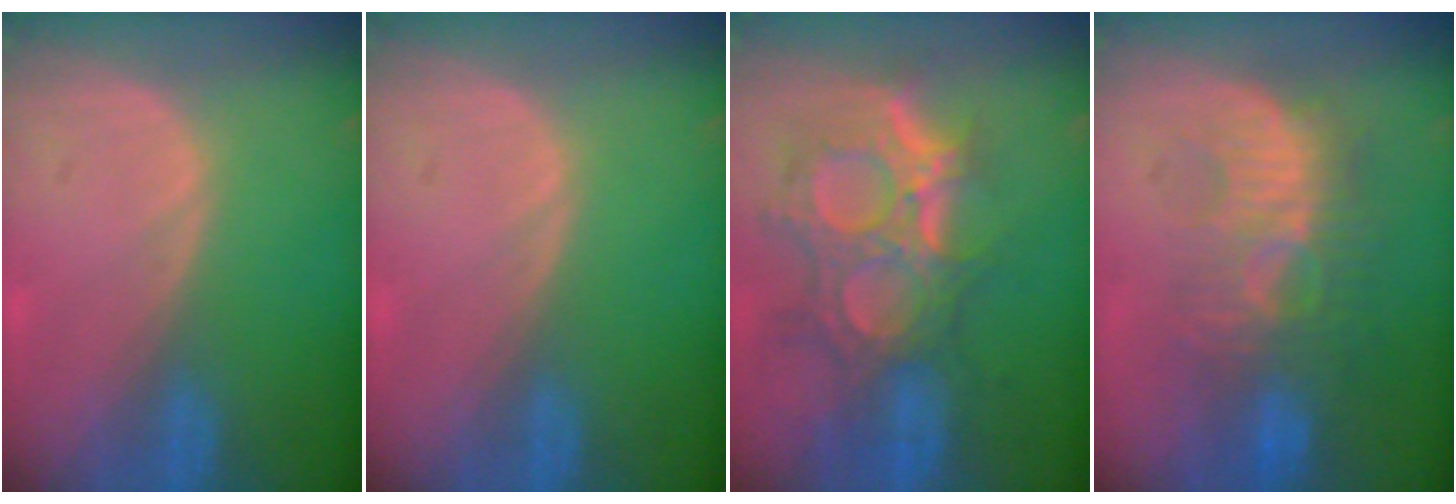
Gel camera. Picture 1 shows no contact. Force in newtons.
{"total": 0.0}
{"total": 11.9, "press": 10.6, "slide": 5.2}
{"total": 9.4, "press": 8.9, "slide": 2.9}